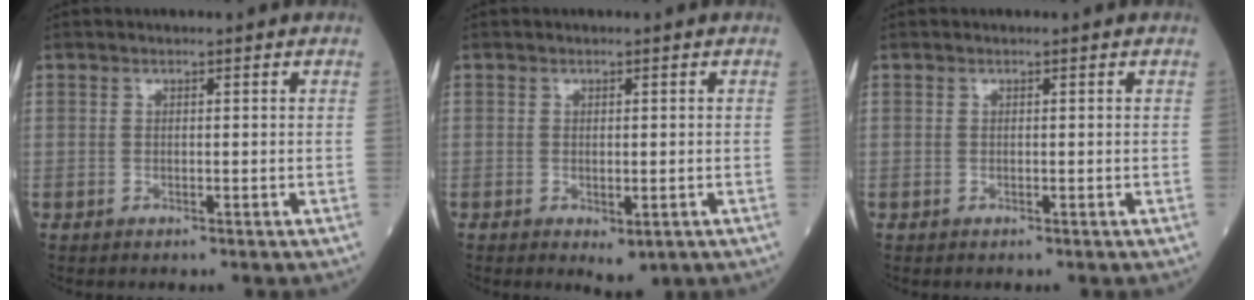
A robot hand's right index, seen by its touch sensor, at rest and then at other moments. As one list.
[{"total": 3.3, "force": [-1.4, 1.5, 2.6], "torque": [-0.038, -0.008, -0.009]}, {"total": 0.0}]